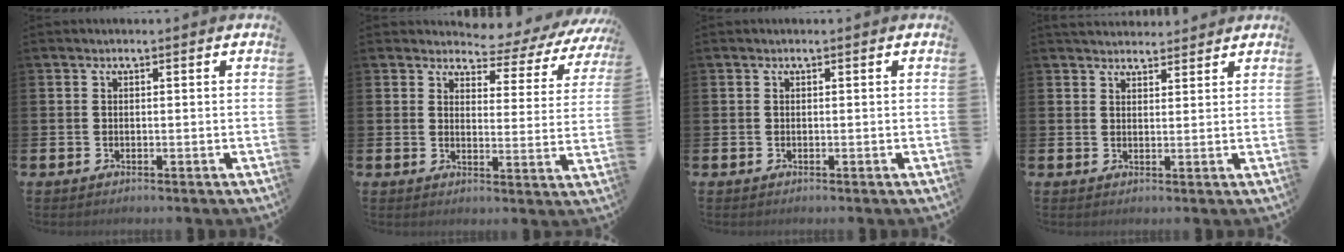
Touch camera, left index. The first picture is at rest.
{"total": 3.9, "force": [3.5, 1.5, 0.5], "torque": [-0.016, -0.044, 0.050]}
{"total": 0.0}
{"total": 3.2, "force": [3.0, 0.8, 0.0], "torque": [0.000, -0.014, 0.055]}